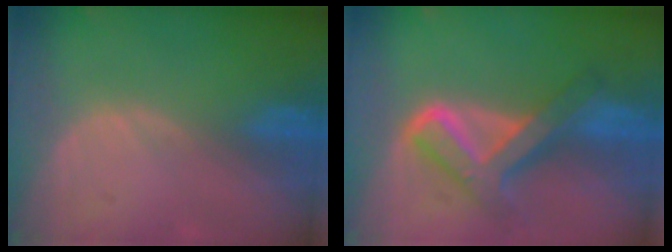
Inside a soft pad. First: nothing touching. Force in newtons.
{"total": 8.4, "press": 8.4, "slide": 0.7}